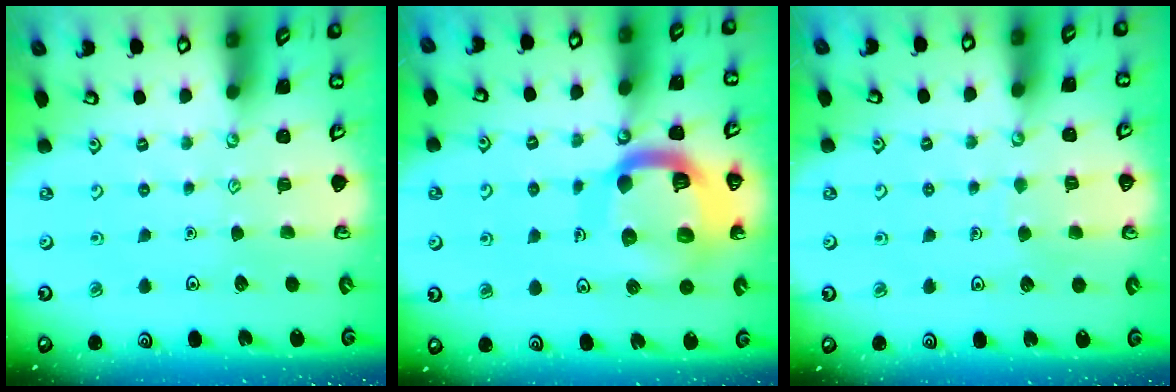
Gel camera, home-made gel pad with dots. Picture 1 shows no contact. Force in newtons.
{"total": 18.2, "press": 18.1, "slide": 1.8}
{"total": 4.0, "press": 3.9, "slide": 0.3}